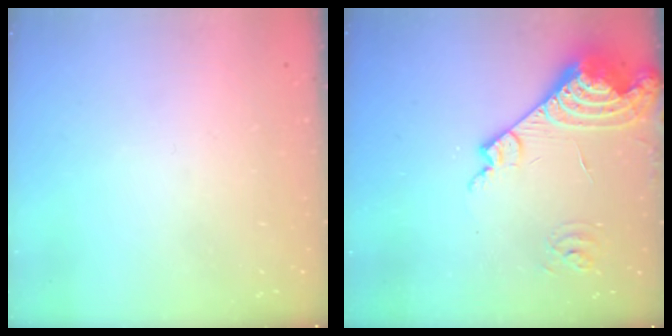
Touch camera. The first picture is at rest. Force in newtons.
{"total": 17.0, "press": 16.9, "slide": 2.0}